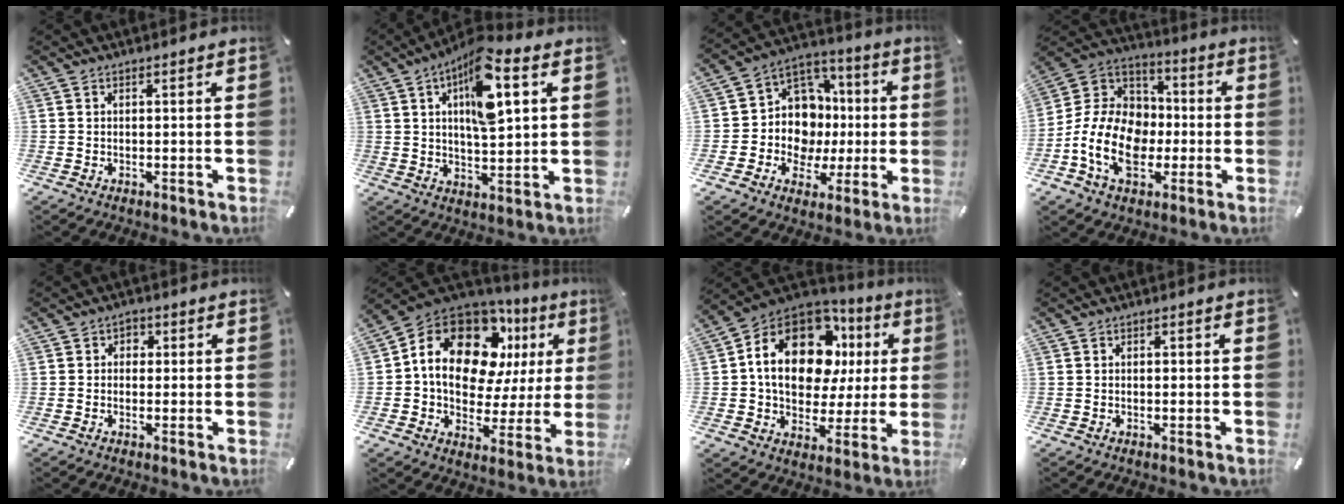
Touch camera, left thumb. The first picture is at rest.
{"total": 14.4, "force": [6.1, 6.0, 11.6], "torque": [-0.180, -0.015, 0.101]}
{"total": 12.9, "force": [-1.0, 12.2, 3.9], "torque": [-0.065, -0.010, -0.001]}
{"total": 16.4, "force": [-4.8, 12.6, 9.2], "torque": [-0.212, 0.025, -0.086]}
{"total": 2.1, "force": [-0.6, 1.8, 0.8], "torque": [-0.007, 0.006, -0.017]}
{"total": 18.0, "force": [7.4, 11.8, 11.4], "torque": [-0.205, -0.044, 0.127]}
{"total": 19.0, "force": [5.4, 13.0, 12.8], "torque": [-0.227, -0.027, 0.091]}
{"total": 0.8, "force": [-0.3, 0.4, 0.7], "torque": [-0.013, -0.001, -0.006]}